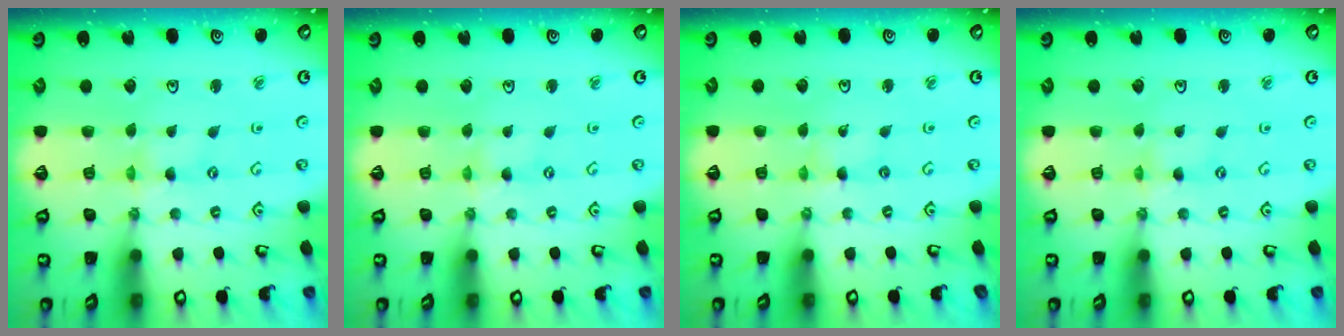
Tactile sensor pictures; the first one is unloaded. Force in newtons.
{"total": 0.0}
{"total": 1.1, "press": 1.1, "slide": 0.1}
{"total": 0.0}